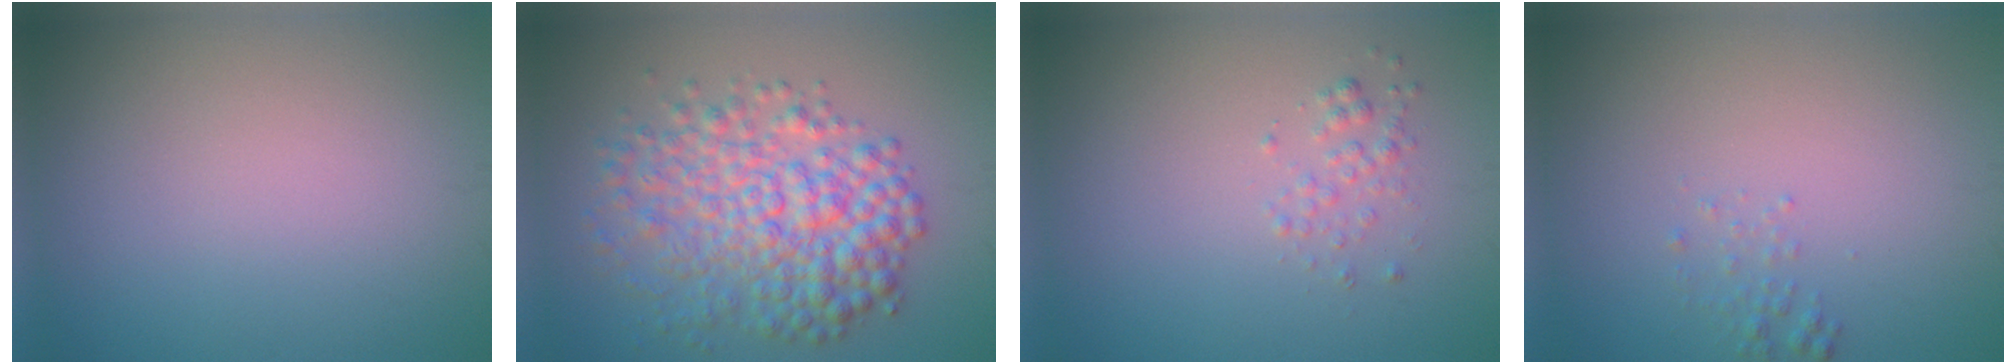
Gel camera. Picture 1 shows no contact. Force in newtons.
{"total": 7.1, "press": 7.1, "slide": 0.1}
{"total": 1.2, "press": 1.2, "slide": 0.1}
{"total": 1.0, "press": 1.0, "slide": 0.0}